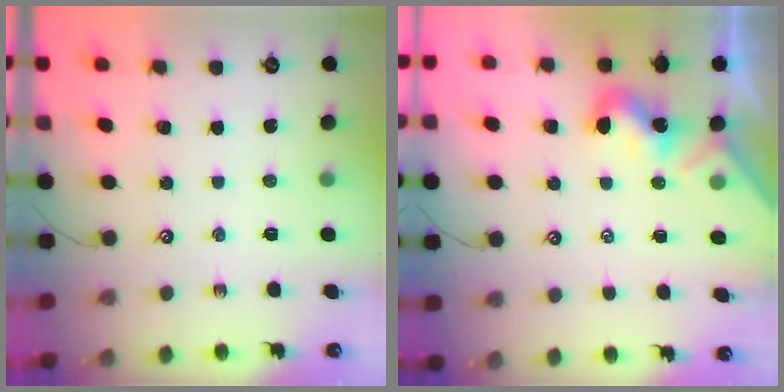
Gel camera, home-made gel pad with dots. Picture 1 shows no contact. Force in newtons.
{"total": 1.8, "press": 1.7, "slide": 0.5}